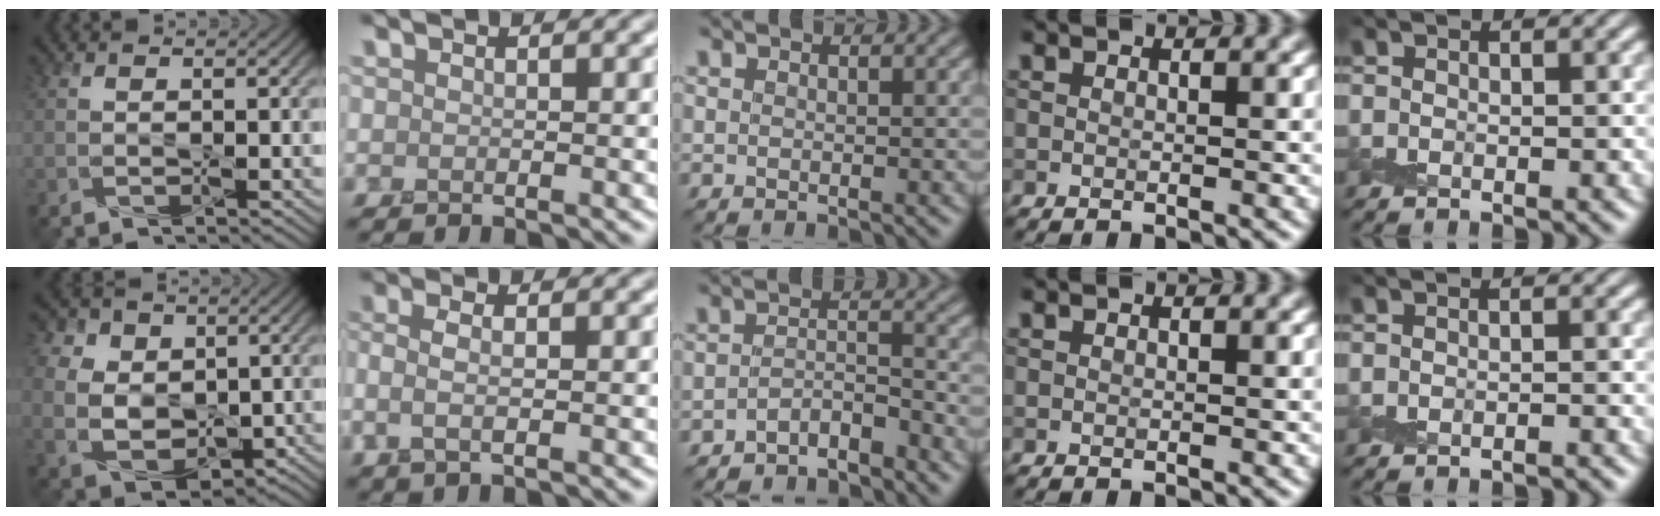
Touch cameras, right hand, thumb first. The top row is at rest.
{"thumb": {"total": 10.5, "force": [1.5, 8.8, 5.5], "torque": [-0.139, 0.005, 0.016]}, "index": {"total": 2.5, "force": [0.0, 0.9, 2.3], "torque": [-0.047, 0.002, -0.004]}, "middle": {"total": 2.4, "force": [-2.1, 0.5, 1.1], "torque": [-0.020, 0.004, -0.043]}, "little": {"total": 0.9, "force": [-0.8, 0.1, 0.3], "torque": [-0.003, 0.002, -0.014]}}